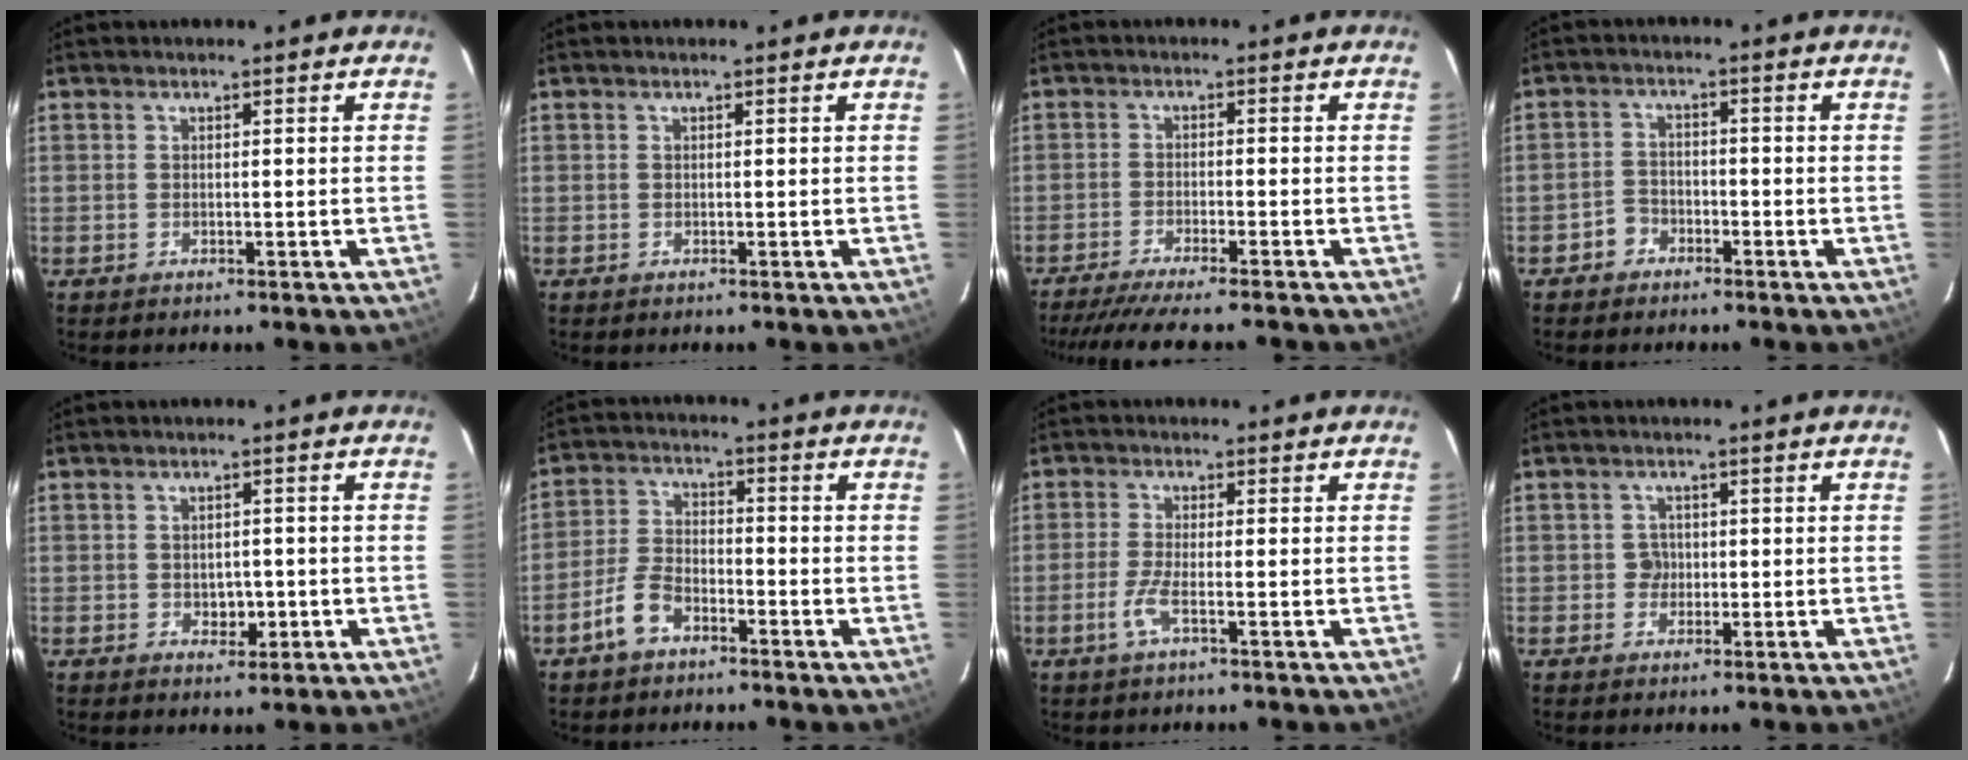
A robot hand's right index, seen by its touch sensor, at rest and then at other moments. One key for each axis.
{"total": 0.0}
{"total": 13.5, "fx": -12.0, "fy": 0.2, "fz": 6.3, "tx": -0.088, "ty": -0.033, "tz": -0.175}
{"total": 2.9, "fx": -1.8, "fy": 2.2, "fz": 0.5, "tx": -0.012, "ty": 0.009, "tz": -0.038}
{"total": 2.7, "fx": -0.7, "fy": 1.9, "fz": 1.8, "tx": -0.020, "ty": 0.004, "tz": -0.005}
{"total": 6.0, "fx": -3.8, "fy": 3.1, "fz": 3.5, "tx": -0.085, "ty": 0.009, "tz": -0.075}
{"total": 3.0, "fx": -1.4, "fy": 0.2, "fz": 2.7, "tx": -0.059, "ty": -0.004, "tz": -0.031}
{"total": 1.8, "fx": -0.2, "fy": 1.7, "fz": 0.6, "tx": -0.005, "ty": 0.005, "tz": -0.004}